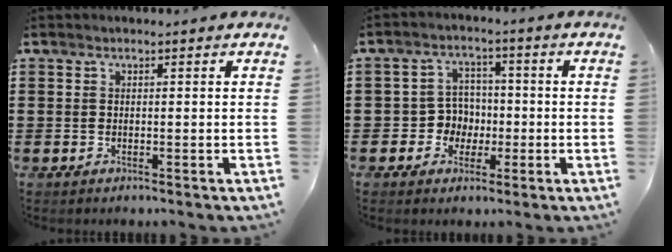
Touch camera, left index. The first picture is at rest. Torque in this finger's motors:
{"motor_torque": [0.41, 0.30, 0.07, 0.01]}